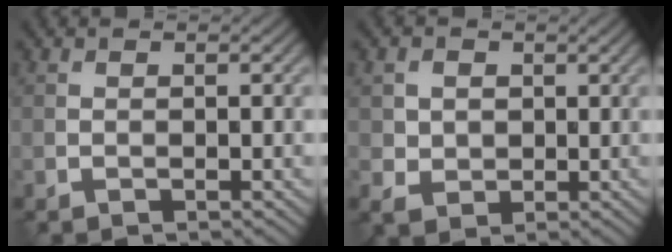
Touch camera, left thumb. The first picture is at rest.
{"total": 3.2, "force": [0.7, 2.9, 1.0], "torque": [-0.036, -0.007, 0.009]}